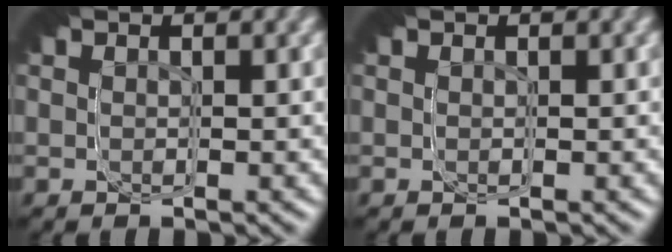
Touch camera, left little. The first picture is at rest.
{"total": 0.0}